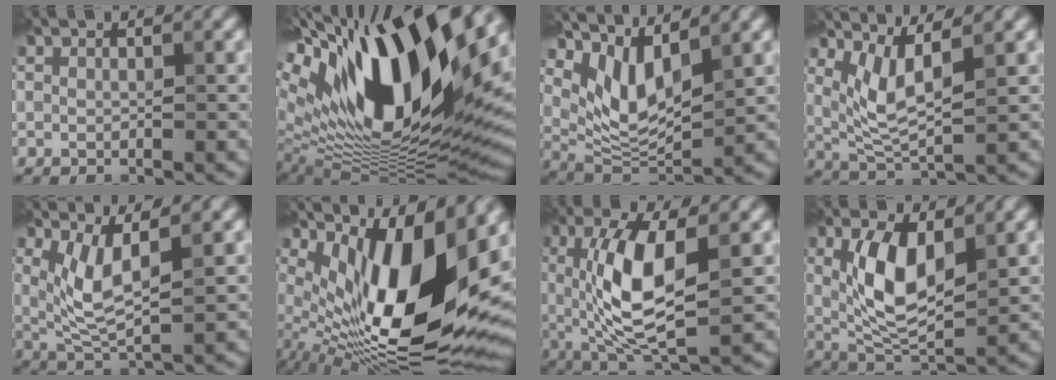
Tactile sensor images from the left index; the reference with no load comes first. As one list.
[{"total": 19.2, "force": [7.7, 7.8, 15.7], "torque": [-0.294, 0.009, 0.126]}, {"total": 5.9, "force": [3.2, 2.5, 4.2], "torque": [-0.087, -0.017, 0.069]}, {"total": 4.1, "force": [1.9, 1.1, 3.4], "torque": [-0.079, -0.008, 0.043]}, {"total": 4.1, "force": [1.6, 1.2, 3.6], "torque": [-0.082, -0.008, 0.037]}, {"total": 16.1, "force": [2.3, 6.2, 14.7], "torque": [-0.242, -0.013, 0.042]}, {"total": 8.4, "force": [0.9, 2.8, 7.9], "torque": [-0.158, -0.006, 0.020]}, {"total": 6.8, "force": [1.6, 3.0, 5.8], "torque": [-0.119, -0.004, 0.035]}]